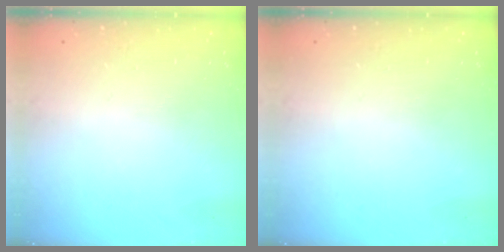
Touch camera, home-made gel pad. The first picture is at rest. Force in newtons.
{"total": 0.0}